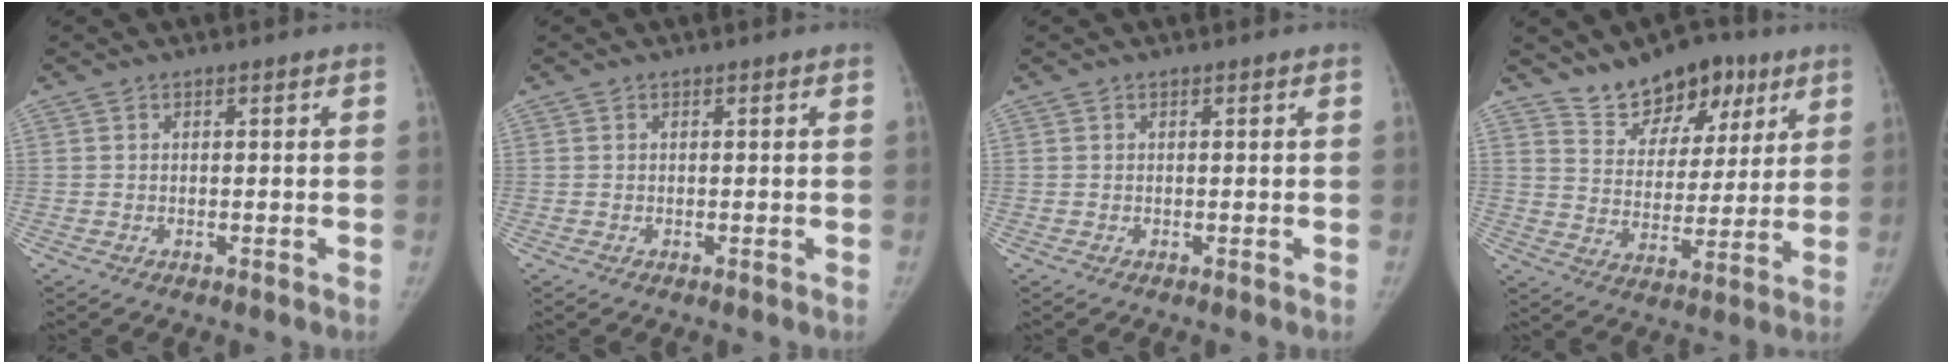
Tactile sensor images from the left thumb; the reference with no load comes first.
{"total": 0.0}
{"total": 0.0}
{"total": 13.1, "force": [8.9, 7.8, 5.6], "torque": [-0.040, -0.043, 0.148]}